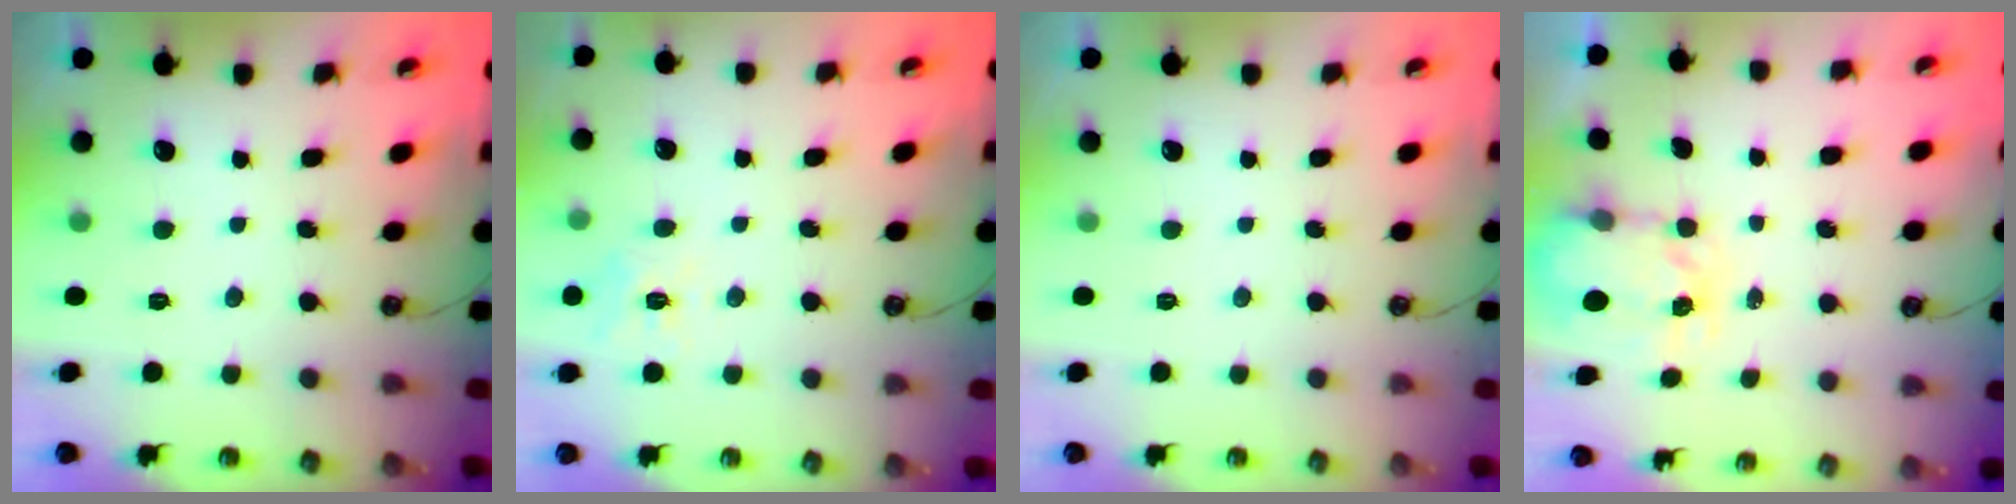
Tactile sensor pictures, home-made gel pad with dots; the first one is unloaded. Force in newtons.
{"total": 9.0, "press": 8.9, "slide": 1.1}
{"total": 0.0}
{"total": 3.9, "press": 3.9, "slide": 0.4}